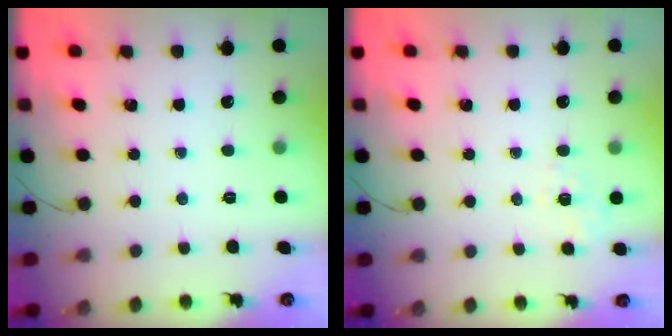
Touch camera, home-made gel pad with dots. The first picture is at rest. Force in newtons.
{"total": 1.6, "press": 0.1, "slide": 1.6}